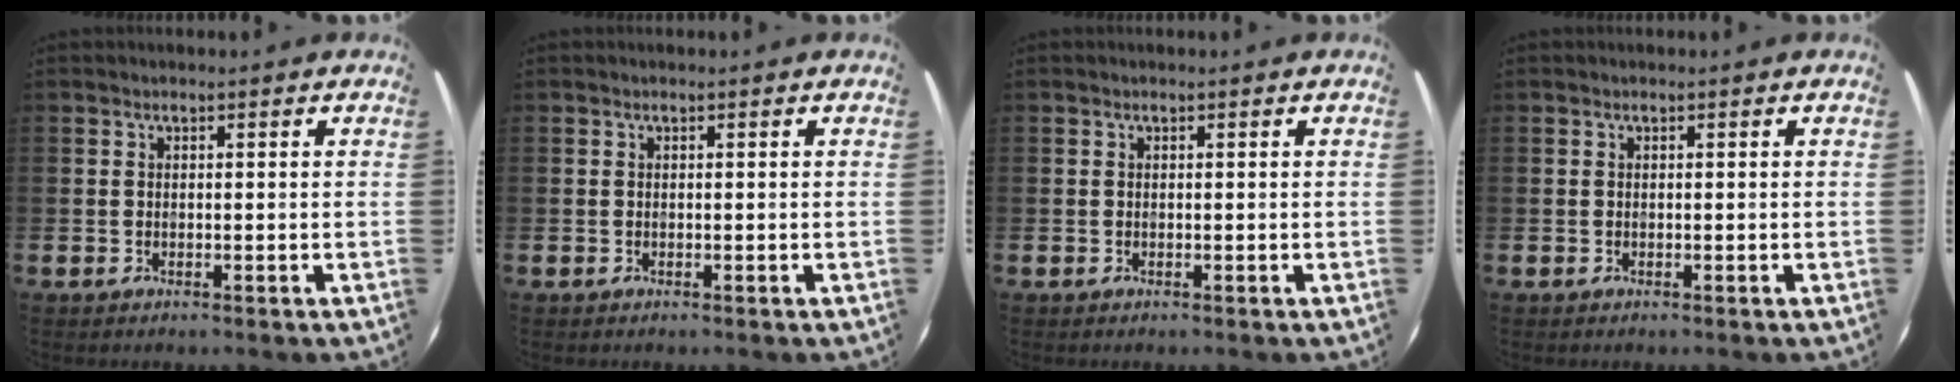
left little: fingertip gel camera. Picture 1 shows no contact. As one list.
[{"total": 0.0}, {"total": 0.0}, {"total": 0.0}]